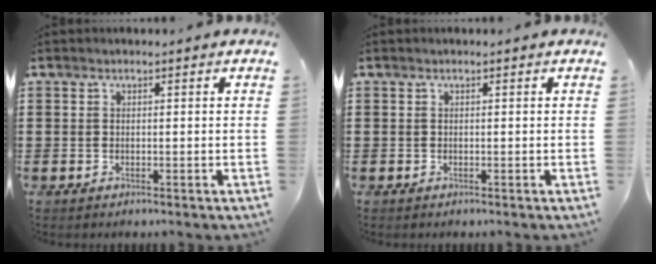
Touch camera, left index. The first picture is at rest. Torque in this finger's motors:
{"motor_torque": [0.00, 0.00, 0.00, -0.01]}